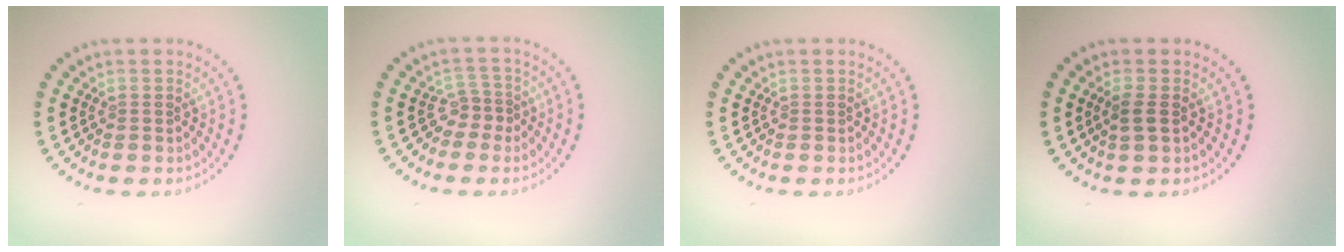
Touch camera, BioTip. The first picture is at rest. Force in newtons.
{"total": 1.7, "press": 1.2, "slide": 1.2}
{"total": 0.0}
{"total": 1.4, "press": 1.3, "slide": 0.4}